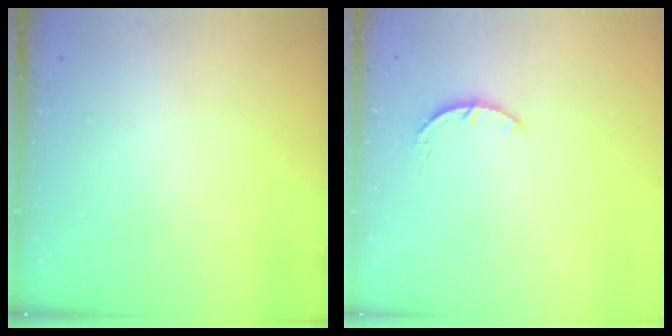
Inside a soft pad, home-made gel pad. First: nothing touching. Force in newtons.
{"total": 3.3, "press": 3.3, "slide": 0.5}